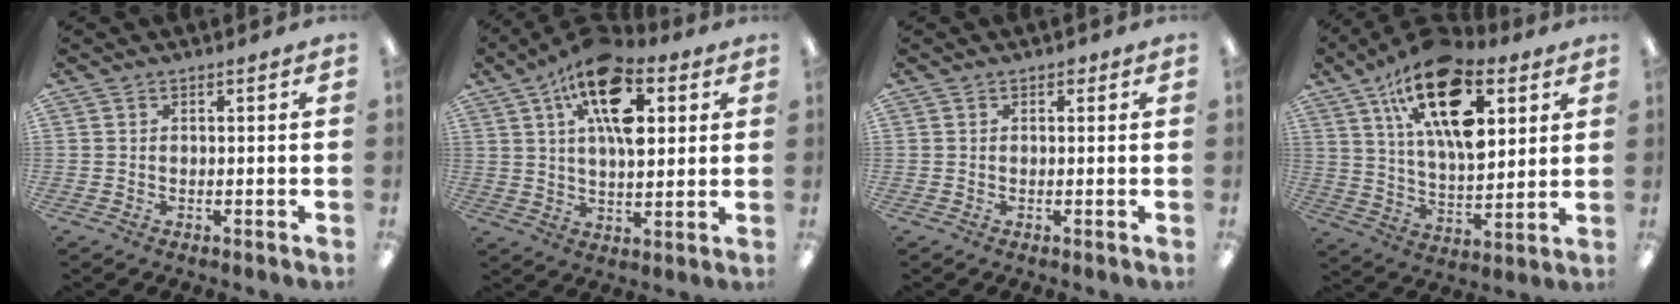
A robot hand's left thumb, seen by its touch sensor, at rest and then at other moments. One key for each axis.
{"total": 16.7, "fx": 7.4, "fy": 8.4, "fz": 12.5, "tx": -0.196, "ty": -0.016, "tz": 0.127}
{"total": 0.8, "fx": 0.4, "fy": 0.6, "fz": 0.4, "tx": -0.008, "ty": 0.003, "tz": 0.007}
{"total": 21.7, "fx": 10.9, "fy": 10.3, "fz": 15.7, "tx": -0.261, "ty": -0.043, "tz": 0.183}